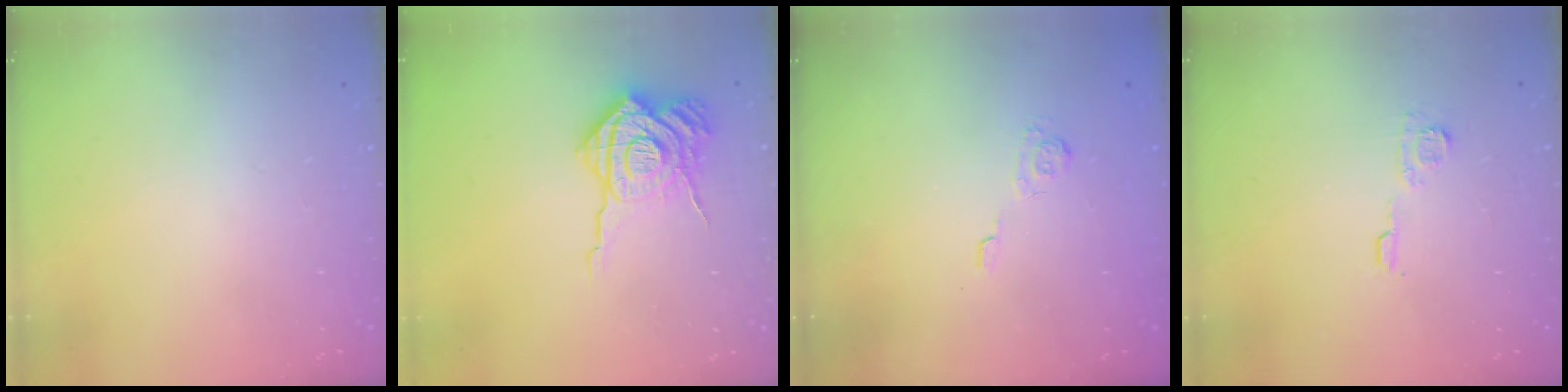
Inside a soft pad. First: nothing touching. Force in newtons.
{"total": 15.9, "press": 15.9, "slide": 1.5}
{"total": 2.2, "press": 1.7, "slide": 1.4}
{"total": 6.2, "press": 6.2, "slide": 0.5}